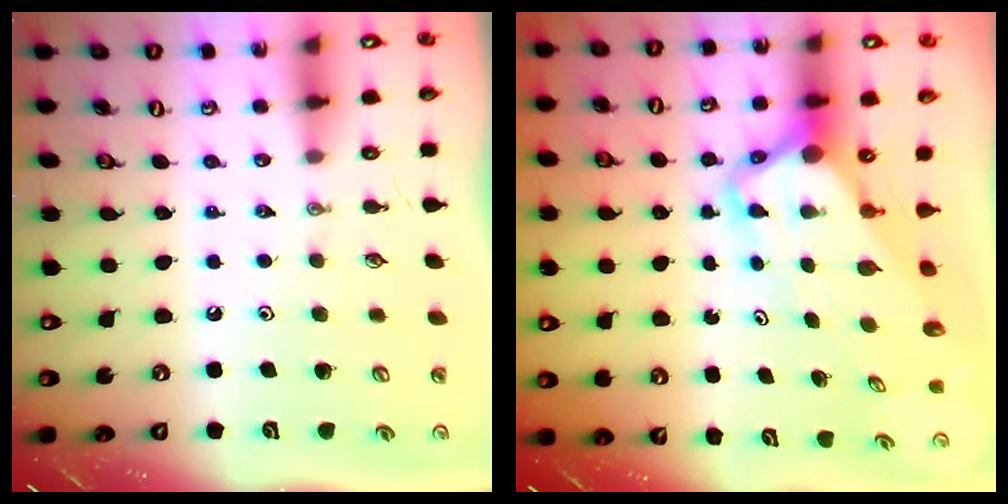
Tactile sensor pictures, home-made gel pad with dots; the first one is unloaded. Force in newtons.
{"total": 6.3, "press": 6.3, "slide": 0.5}